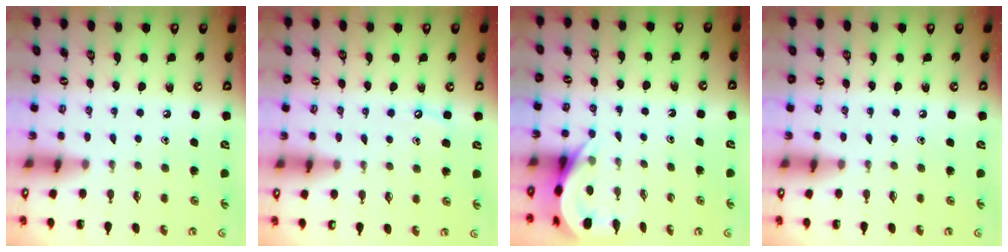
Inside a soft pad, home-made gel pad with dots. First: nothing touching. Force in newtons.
{"total": 4.5, "press": 4.4, "slide": 0.6}
{"total": 5.3, "press": 5.3, "slide": 0.4}
{"total": 0.0}